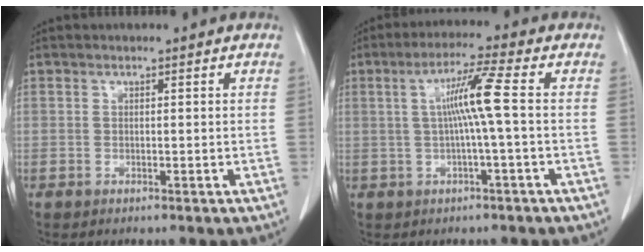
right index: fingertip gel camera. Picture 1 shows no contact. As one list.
[{"total": 6.7, "force": [0.3, -1.2, 6.6], "torque": [-0.120, 0.011, 0.008]}]